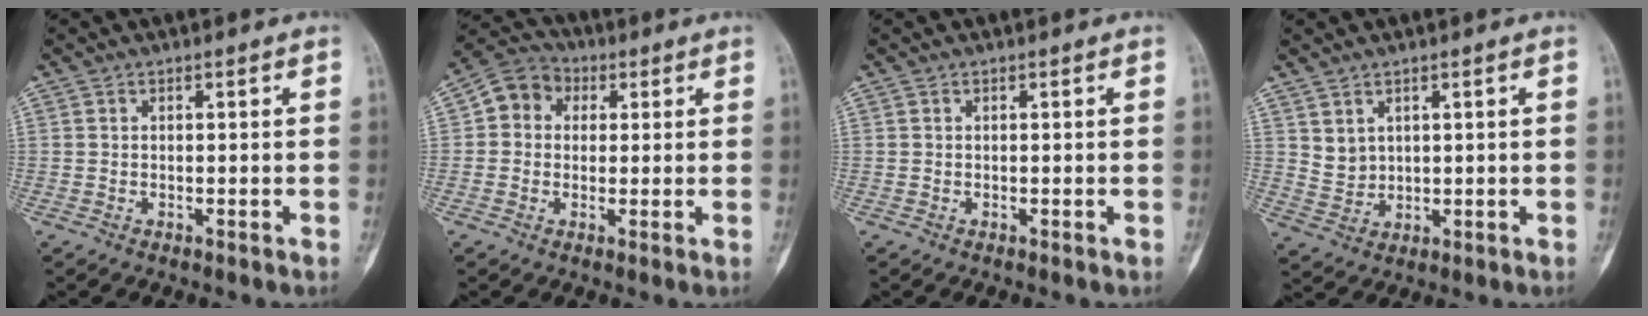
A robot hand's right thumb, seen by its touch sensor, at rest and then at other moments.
{"total": 7.4, "force": [1.5, 6.4, 3.4], "torque": [-0.032, 0.015, 0.013]}
{"total": 0.0}
{"total": 3.5, "force": [2.0, 2.6, 1.3], "torque": [-0.012, -0.021, 0.051]}